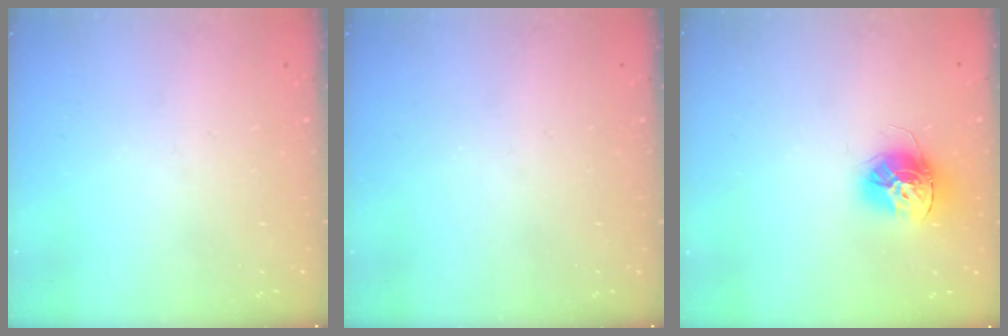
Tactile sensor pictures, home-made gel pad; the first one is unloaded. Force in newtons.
{"total": 0.0}
{"total": 13.5, "press": 13.5, "slide": 1.0}